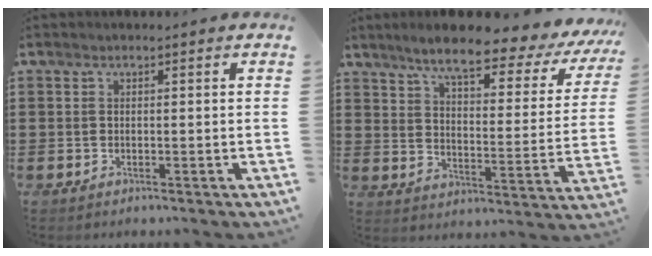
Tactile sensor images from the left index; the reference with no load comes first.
{"total": 8.6, "force": [7.0, 0.6, 5.0], "torque": [-0.109, -0.040, 0.110]}